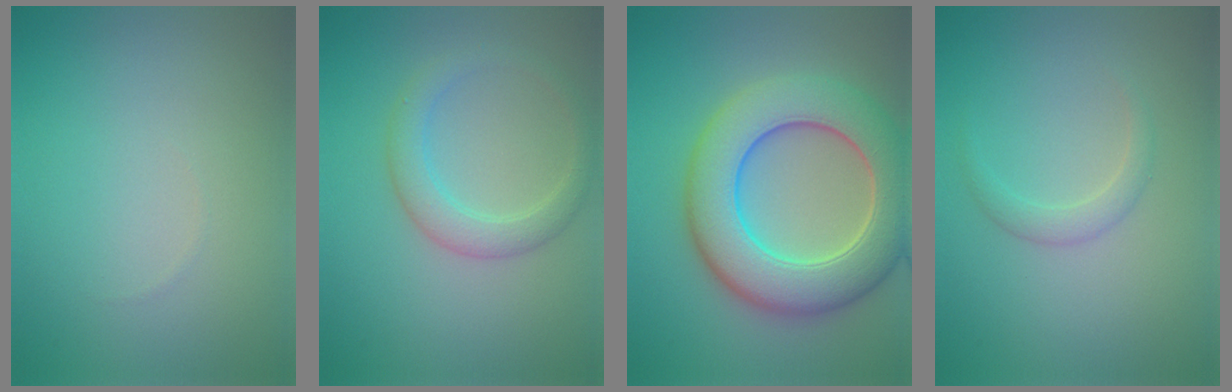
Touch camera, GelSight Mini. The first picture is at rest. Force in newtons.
{"total": 3.0, "press": 3.0, "slide": 0.1}
{"total": 10.1, "press": 10.1, "slide": 0.6}
{"total": 1.5, "press": 1.5, "slide": 0.1}